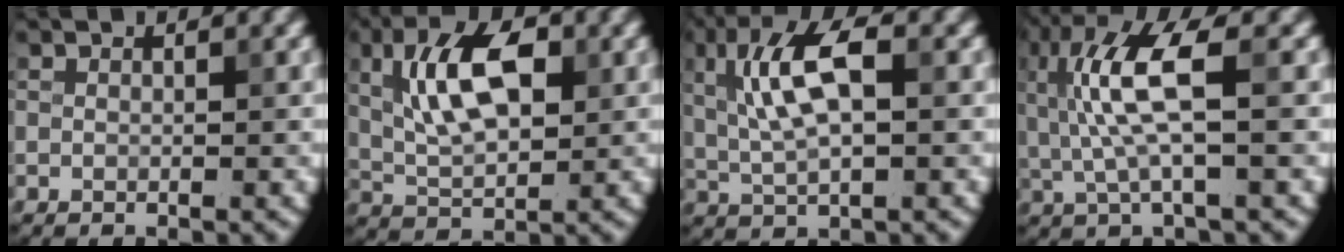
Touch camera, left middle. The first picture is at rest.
{"total": 7.0, "force": [1.7, 3.3, 6.0], "torque": [-0.109, 0.011, 0.027]}
{"total": 6.4, "force": [1.2, 2.3, 5.8], "torque": [-0.114, 0.011, 0.020]}
{"total": 7.0, "force": [0.9, 1.8, 6.7], "torque": [-0.154, 0.008, 0.018]}